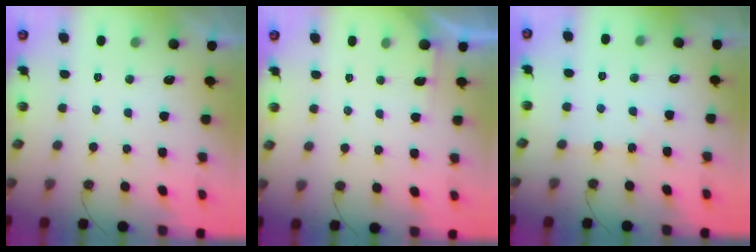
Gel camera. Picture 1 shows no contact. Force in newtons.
{"total": 2.8, "press": 2.8, "slide": 0.3}
{"total": 2.2, "press": 2.2, "slide": 0.3}